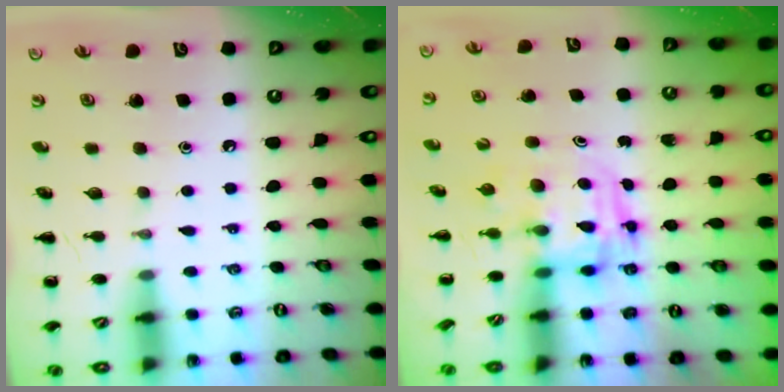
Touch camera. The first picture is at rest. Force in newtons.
{"total": 3.2, "press": 3.1, "slide": 0.5}